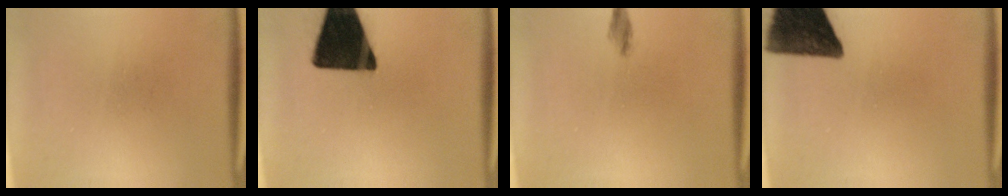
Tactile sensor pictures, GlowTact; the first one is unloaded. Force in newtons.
{"total": 18.2}
{"total": 1.3}
{"total": 13.6}